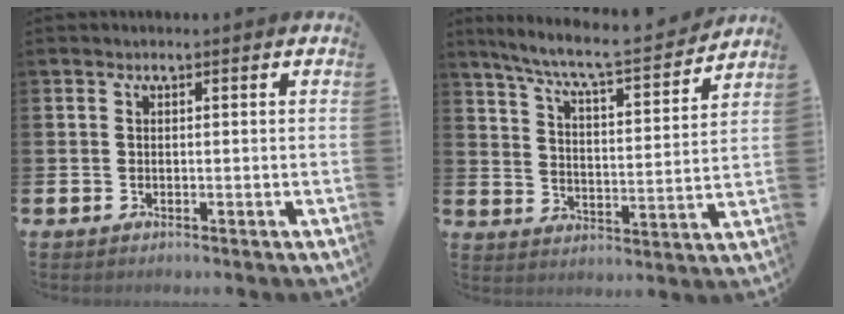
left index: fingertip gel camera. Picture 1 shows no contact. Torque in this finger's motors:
{"motor_torque": [0.87, -1.27, 0.36, 0.13]}